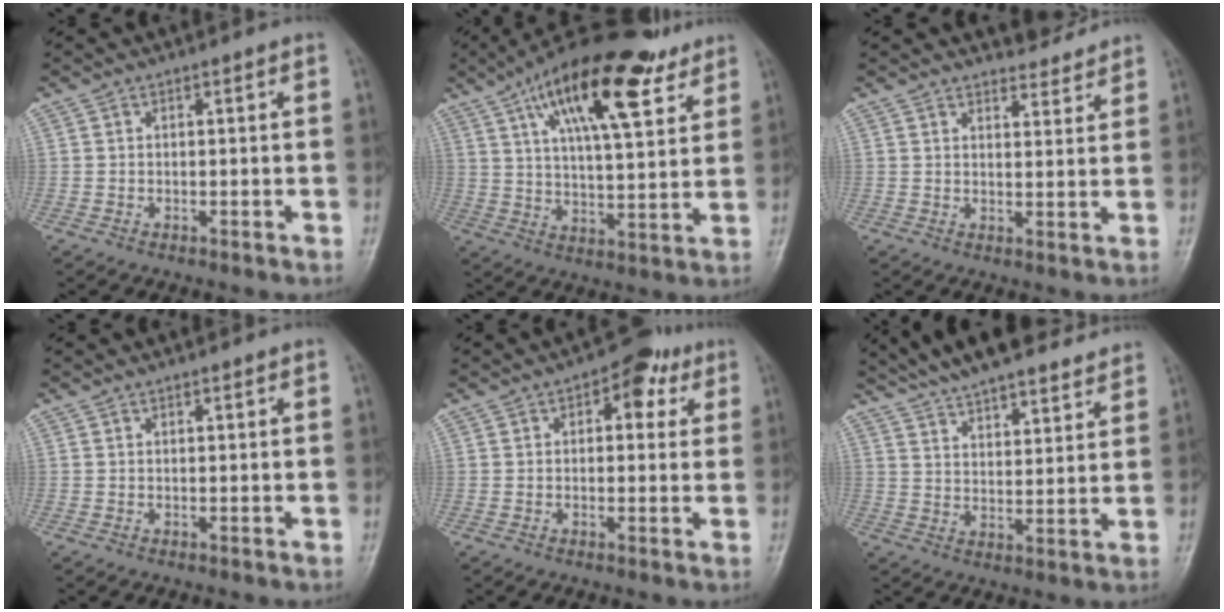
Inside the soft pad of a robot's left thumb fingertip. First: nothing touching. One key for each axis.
{"total": 21.4, "fx": 11.6, "fy": 7.7, "fz": 16.2, "tx": -0.243, "ty": -0.026, "tz": 0.188}
{"total": 4.8, "fx": 4.6, "fy": 1.2, "fz": 0.7, "tx": 0.007, "ty": -0.035, "tz": 0.063}
{"total": 0.7, "fx": 0.6, "fy": 0.1, "fz": 0.4, "tx": -0.006, "ty": -0.002, "tz": 0.009}
{"total": 6.7, "fx": 2.8, "fy": 3.9, "fz": 4.6, "tx": -0.023, "ty": -0.001, "tz": 0.027}
{"total": 18.8, "fx": 16.2, "fy": 4.5, "fz": 8.4, "tx": -0.110, "ty": -0.041, "tz": 0.245}